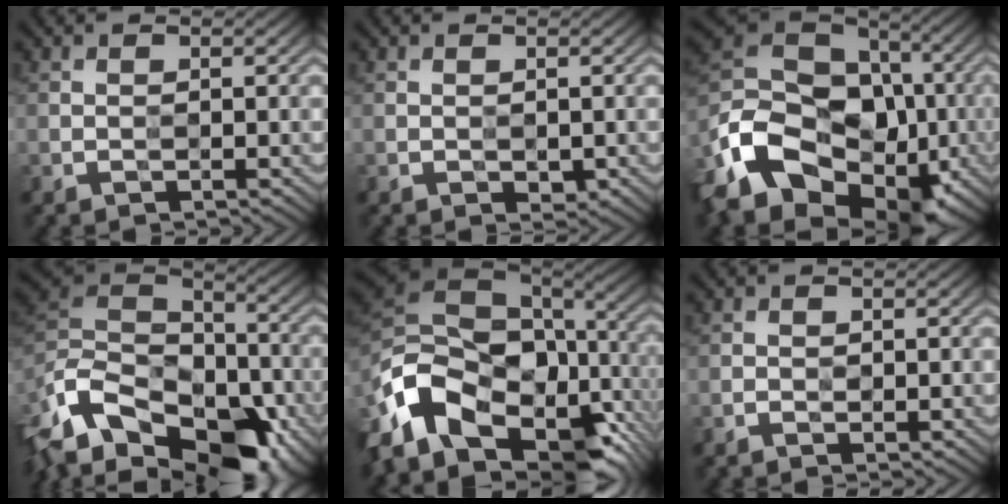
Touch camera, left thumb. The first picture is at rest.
{"total": 1.3, "force": [-0.4, 0.8, 0.9], "torque": [-0.018, -0.005, -0.007]}
{"total": 18.1, "force": [-7.2, 12.9, 10.5], "torque": [-0.248, -0.029, -0.139]}
{"total": 17.6, "force": [-9.5, 10.5, 10.5], "torque": [-0.262, -0.003, -0.138]}
{"total": 18.2, "force": [-6.3, 11.3, 12.8], "torque": [-0.309, -0.035, -0.098]}
{"total": 0.7, "force": [-0.4, 0.4, 0.3], "torque": [-0.004, -0.002, -0.008]}